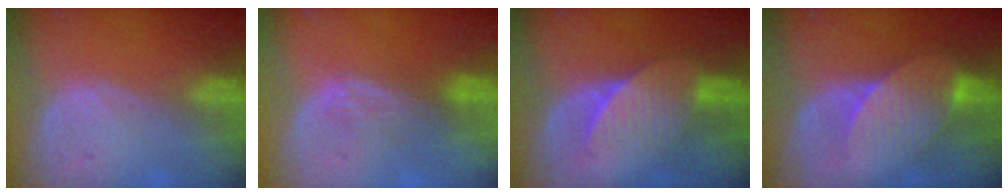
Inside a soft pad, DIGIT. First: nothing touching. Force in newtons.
{"total": 3.9, "press": 3.3, "slide": 2.2}
{"total": 7.3, "press": 6.8, "slide": 2.7}
{"total": 8.1, "press": 7.3, "slide": 3.5}